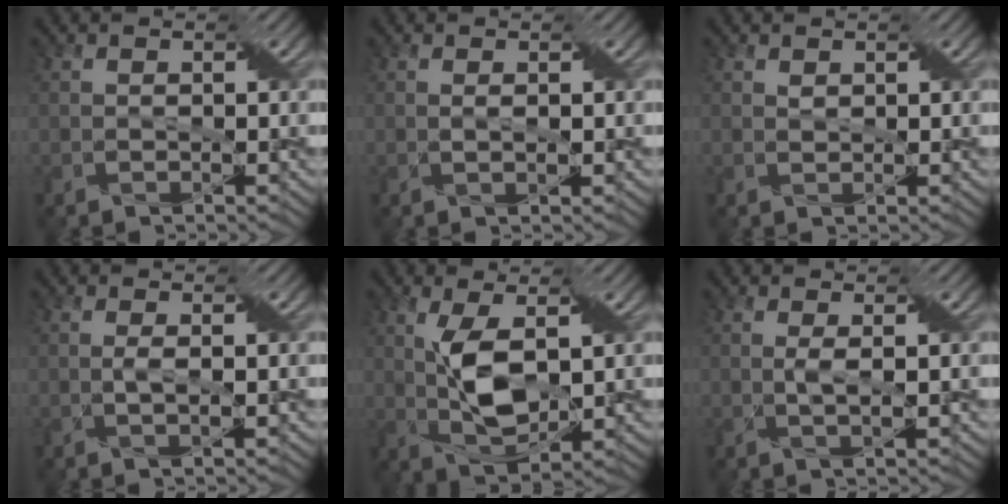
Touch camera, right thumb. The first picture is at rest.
{"total": 0.8, "force": [0.2, 0.1, 0.8], "torque": [-0.017, 0.002, 0.003]}
{"total": 0.7, "force": [0.5, 0.3, 0.3], "torque": [-0.010, 0.000, 0.012]}
{"total": 1.4, "force": [0.1, 0.2, 1.3], "torque": [-0.030, 0.004, 0.001]}
{"total": 7.3, "force": [1.1, 3.3, 6.4], "torque": [-0.142, 0.001, 0.024]}
{"total": 1.7, "force": [0.3, 0.1, 1.6], "torque": [-0.038, 0.004, 0.005]}